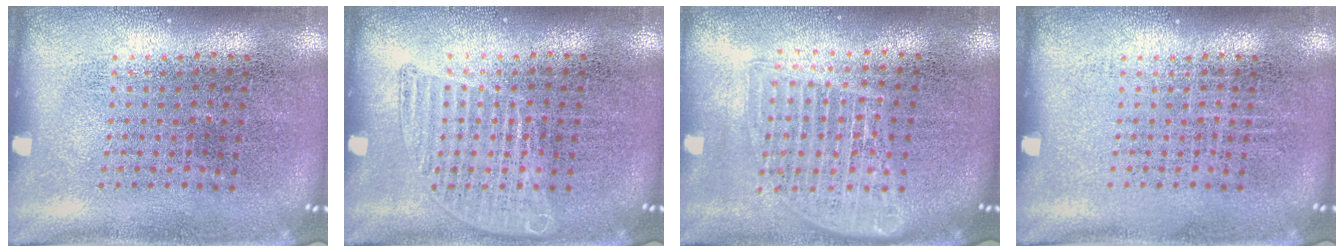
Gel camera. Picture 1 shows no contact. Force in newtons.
{"total": 1.4, "press": 1.4, "slide": 0.1}
{"total": 1.6, "press": 1.4, "slide": 0.8}
{"total": 0.0}